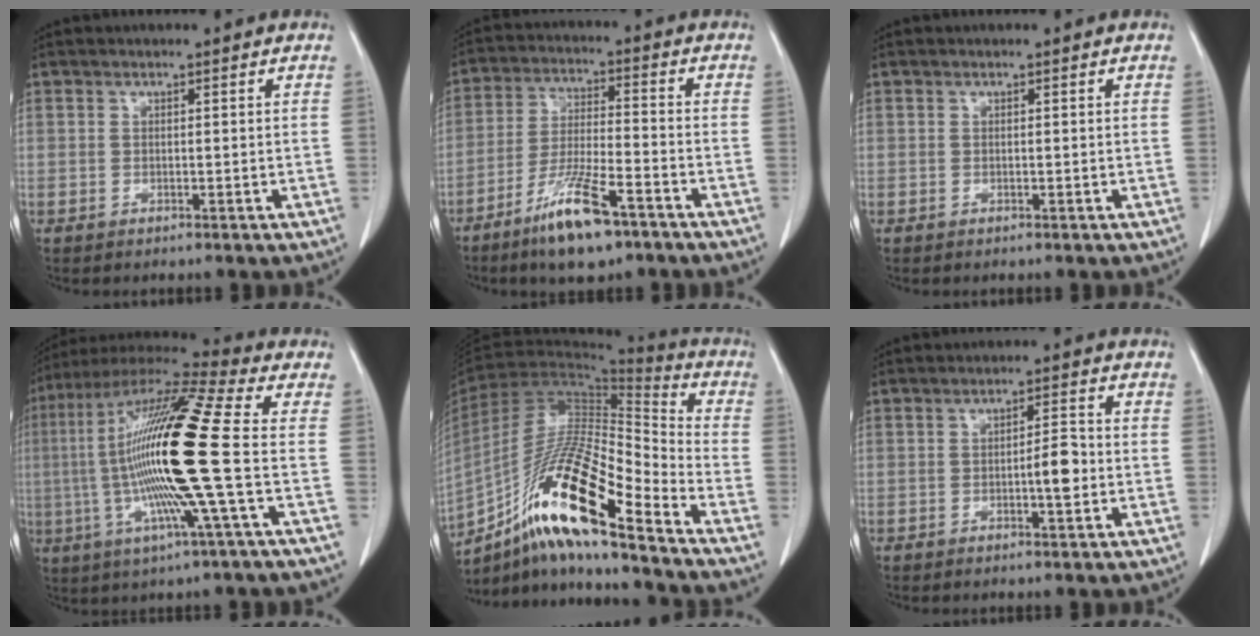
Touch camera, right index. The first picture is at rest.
{"total": 11.2, "force": [-7.3, 1.9, 8.3], "torque": [-0.161, -0.022, -0.132]}
{"total": 0.0}
{"total": 20.6, "force": [-1.6, -0.2, 20.5], "torque": [-0.405, 0.001, -0.049]}
{"total": 20.0, "force": [-12.0, 2.3, 15.9], "torque": [-0.312, -0.016, -0.216]}
{"total": 3.8, "force": [-0.9, 0.6, 3.7], "torque": [-0.055, 0.002, -0.012]}